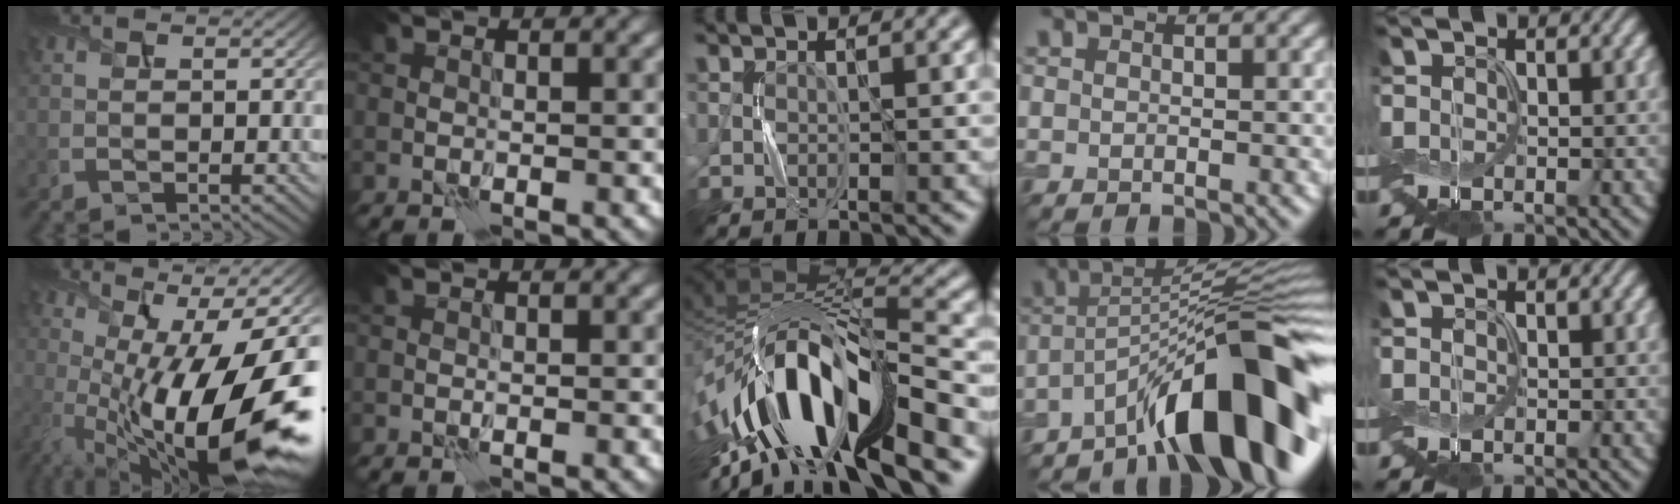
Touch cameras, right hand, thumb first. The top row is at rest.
{"thumb": {"total": 21.6, "force": [-3.6, 8.2, 19.6], "torque": [-0.284, -0.007, -0.063]}, "middle": {"total": 14.4, "force": [-5.8, 5.8, 11.9], "torque": [-0.216, 0.019, -0.101]}, "ring": {"total": 12.8, "force": [-7.6, 3.0, 9.9], "torque": [-0.126, 0.028, -0.130]}}